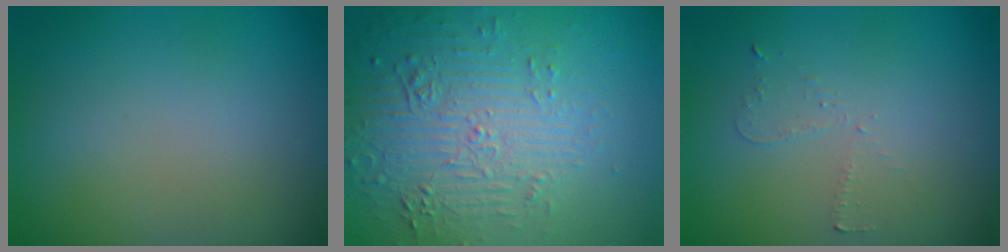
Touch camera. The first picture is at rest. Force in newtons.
{"total": 5.8, "press": 3.7, "slide": 4.4}
{"total": 0.7, "press": 0.6, "slide": 0.4}